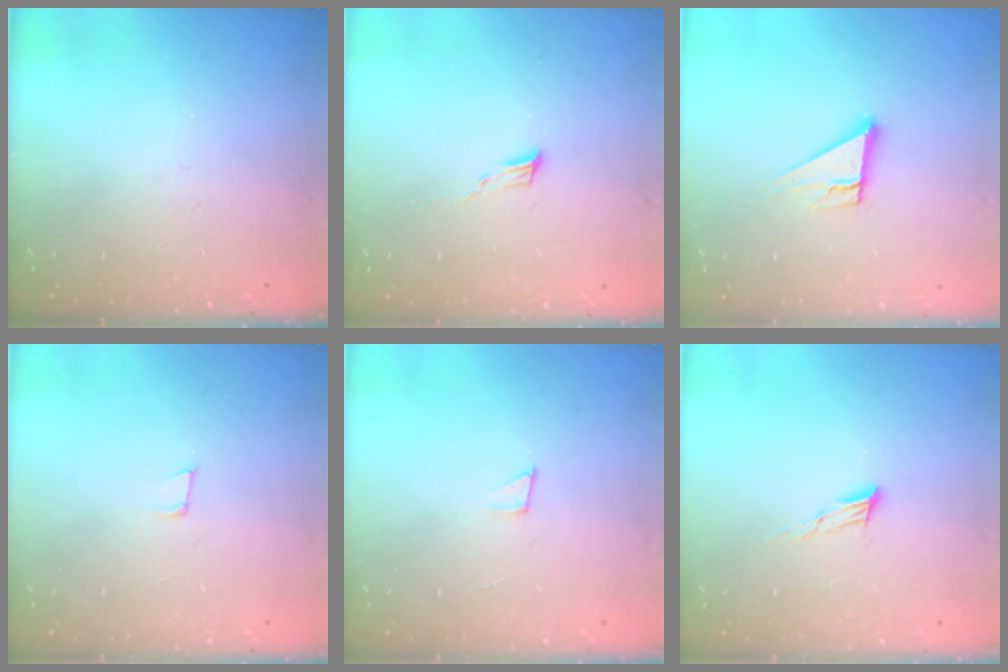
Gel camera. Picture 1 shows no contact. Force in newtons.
{"total": 4.4, "press": 4.3, "slide": 1.0}
{"total": 5.1, "press": 5.0, "slide": 0.4}
{"total": 4.0, "press": 4.0, "slide": 0.3}
{"total": 1.9, "press": 1.9, "slide": 0.1}
{"total": 6.6, "press": 6.6, "slide": 1.0}